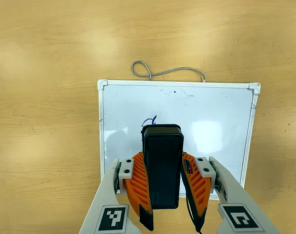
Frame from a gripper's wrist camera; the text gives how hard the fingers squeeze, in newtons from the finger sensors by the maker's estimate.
{"total": 7.4, "left": 6.2, "right": 8.7}